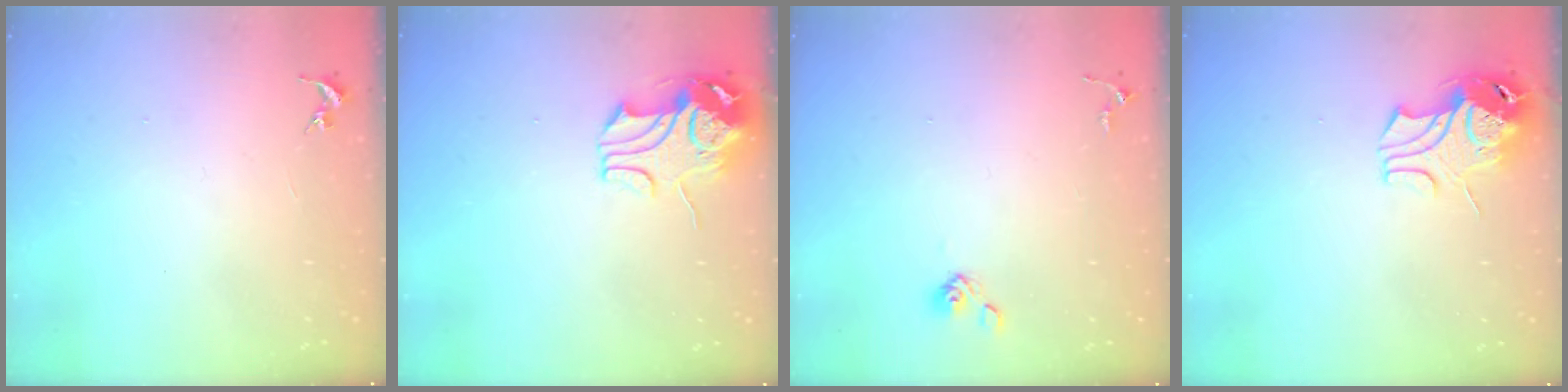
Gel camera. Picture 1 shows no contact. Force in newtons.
{"total": 9.7, "press": 9.6, "slide": 1.7}
{"total": 3.9, "press": 3.6, "slide": 1.5}
{"total": 9.7, "press": 9.6, "slide": 1.4}